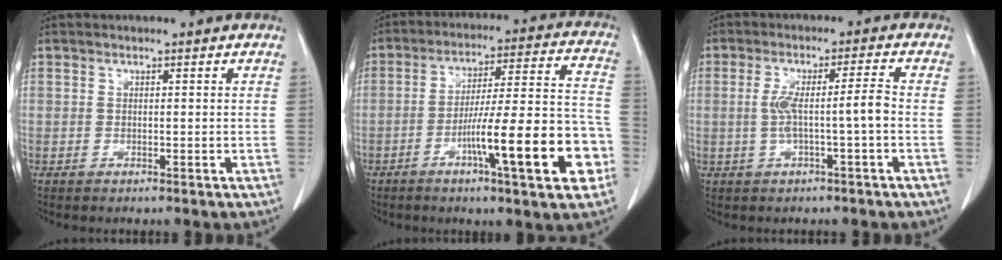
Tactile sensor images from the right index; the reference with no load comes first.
{"total": 17.3, "force": [-6.5, 1.7, 15.9], "torque": [-0.225, 0.016, -0.094]}
{"total": 5.6, "force": [-0.9, -0.3, 5.5], "torque": [-0.105, 0.015, -0.011]}